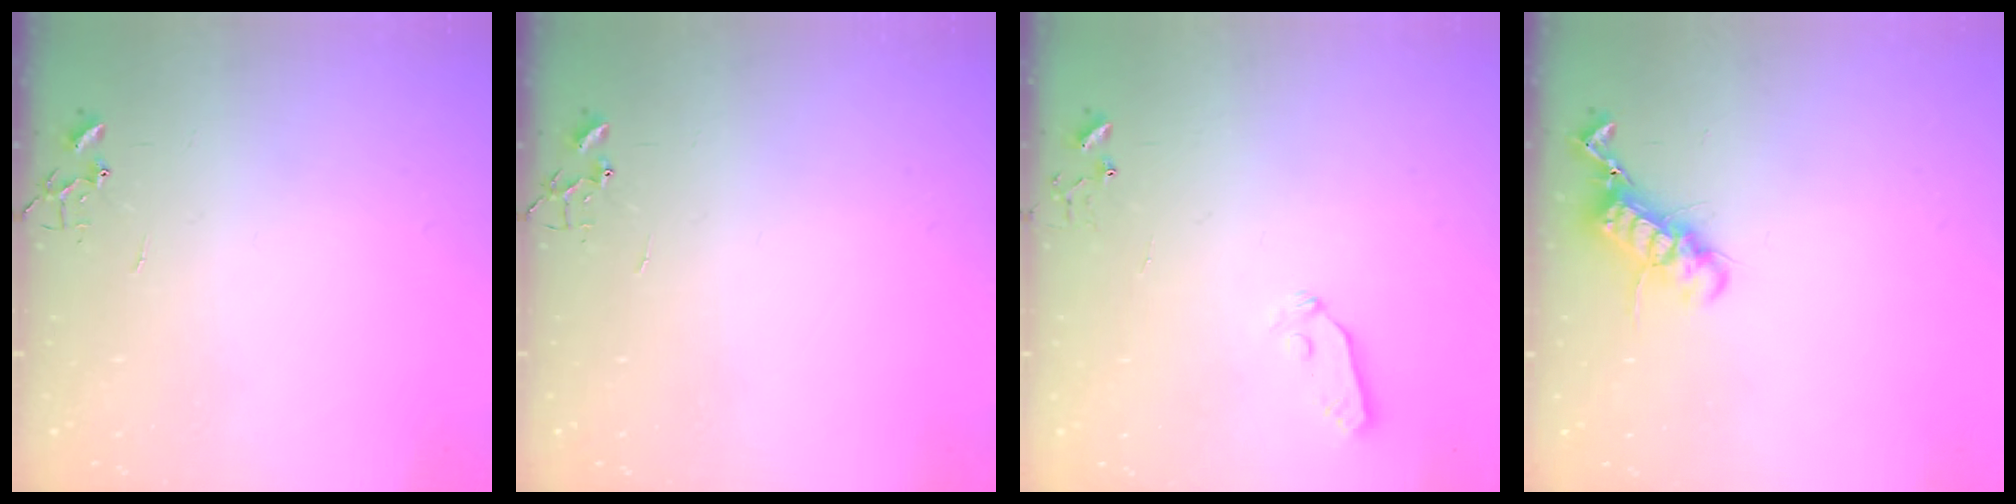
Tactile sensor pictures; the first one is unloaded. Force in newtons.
{"total": 0.0}
{"total": 3.9, "press": 3.9, "slide": 0.6}
{"total": 12.0, "press": 11.9, "slide": 0.7}